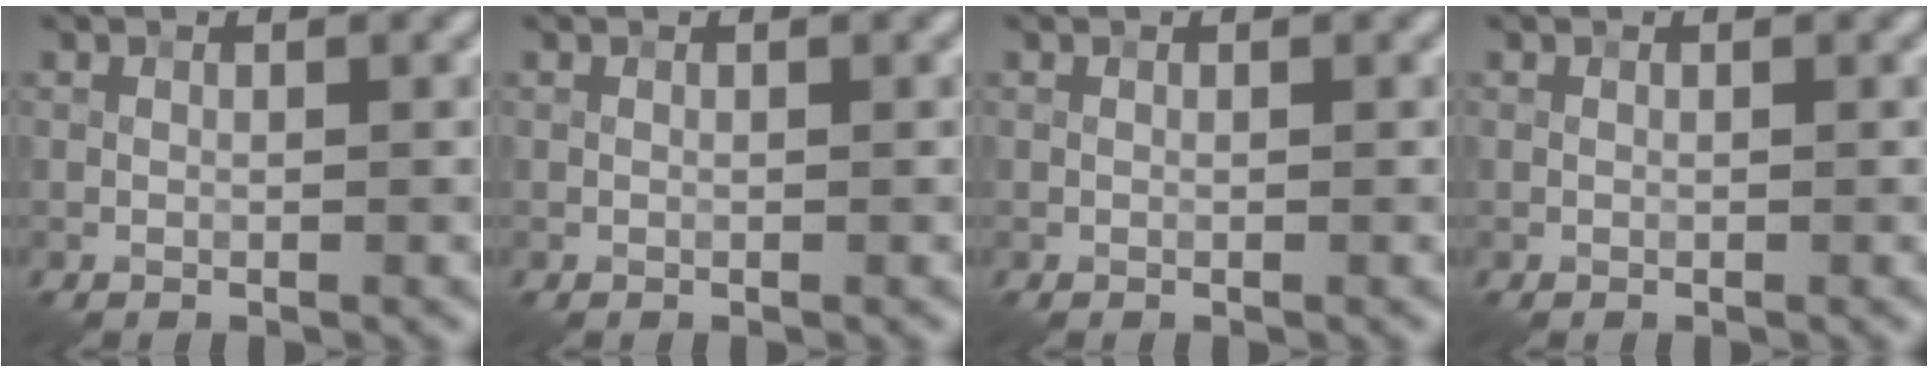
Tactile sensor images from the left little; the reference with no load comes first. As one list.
[{"total": 0.0}, {"total": 0.0}, {"total": 0.0}]